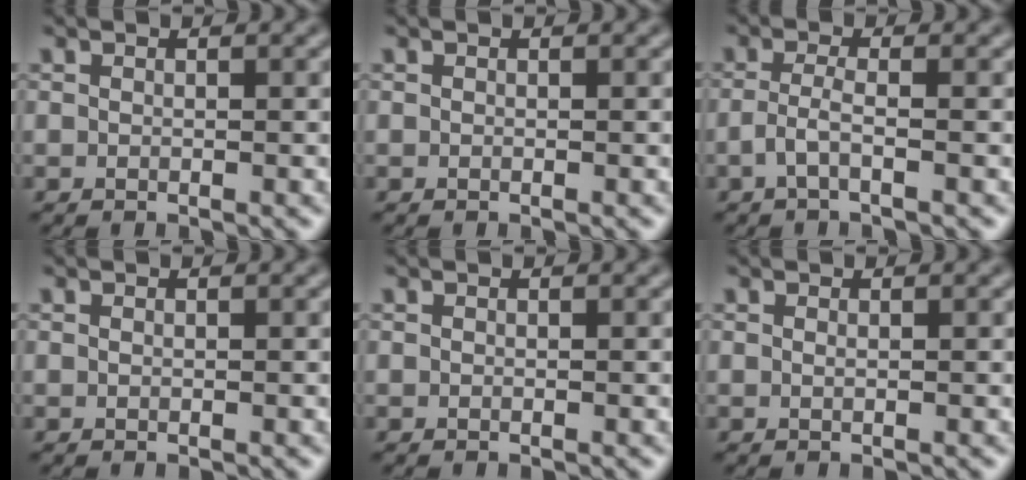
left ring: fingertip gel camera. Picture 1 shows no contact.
{"total": 0.0}
{"total": 1.8, "force": [-0.7, 0.4, 1.6], "torque": [-0.034, 0.003, -0.020]}
{"total": 0.0}
{"total": 0.0}
{"total": 0.0}